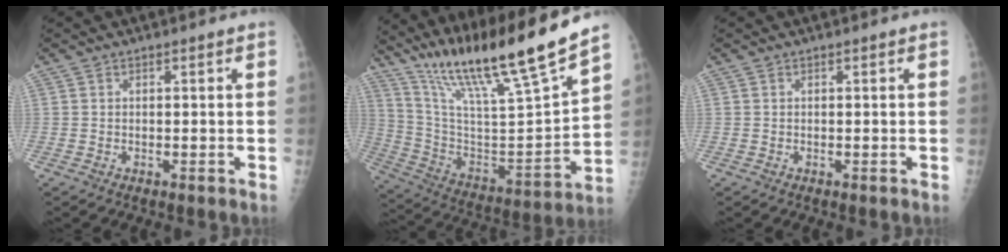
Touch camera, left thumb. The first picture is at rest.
{"total": 25.2, "force": [19.6, 1.2, 15.7], "torque": [-0.249, -0.093, 0.346]}
{"total": 0.0}